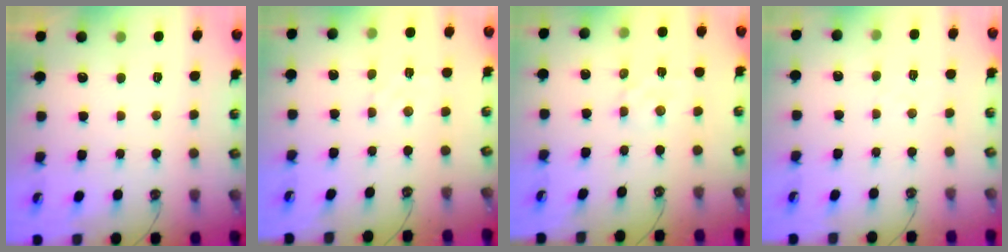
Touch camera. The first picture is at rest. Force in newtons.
{"total": 2.9, "press": 2.9, "slide": 0.5}
{"total": 1.8, "press": 1.8, "slide": 0.3}
{"total": 2.3, "press": 2.2, "slide": 0.4}